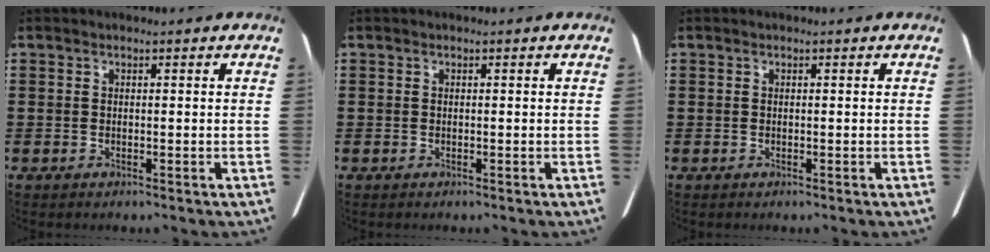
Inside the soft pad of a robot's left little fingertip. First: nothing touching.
{"total": 0.0}
{"total": 0.0}